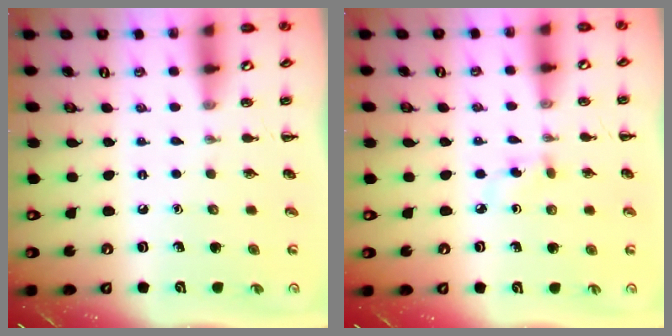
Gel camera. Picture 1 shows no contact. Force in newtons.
{"total": 3.8, "press": 3.4, "slide": 1.5}